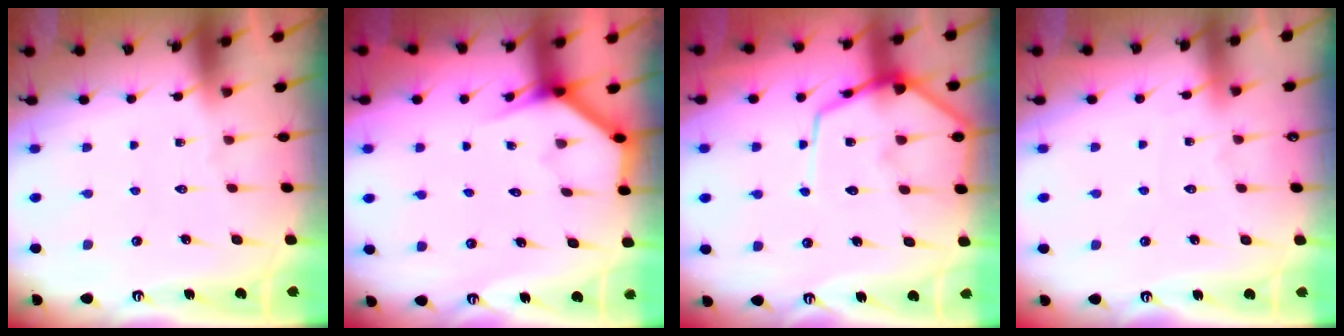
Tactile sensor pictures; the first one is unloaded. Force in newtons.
{"total": 3.6, "press": 3.6, "slide": 0.3}
{"total": 12.4, "press": 12.4, "slide": 1.1}
{"total": 3.9, "press": 3.8, "slide": 0.6}